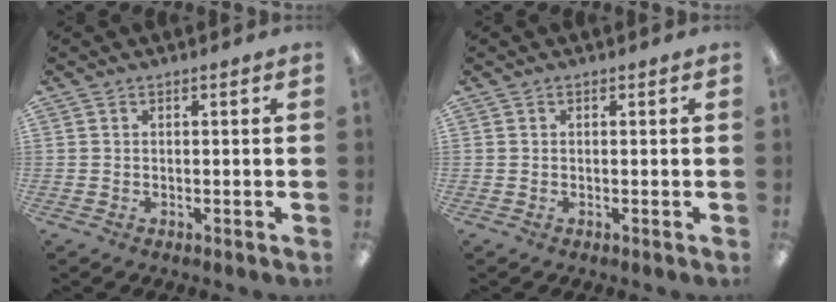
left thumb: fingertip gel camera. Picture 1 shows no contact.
{"total": 0.0}